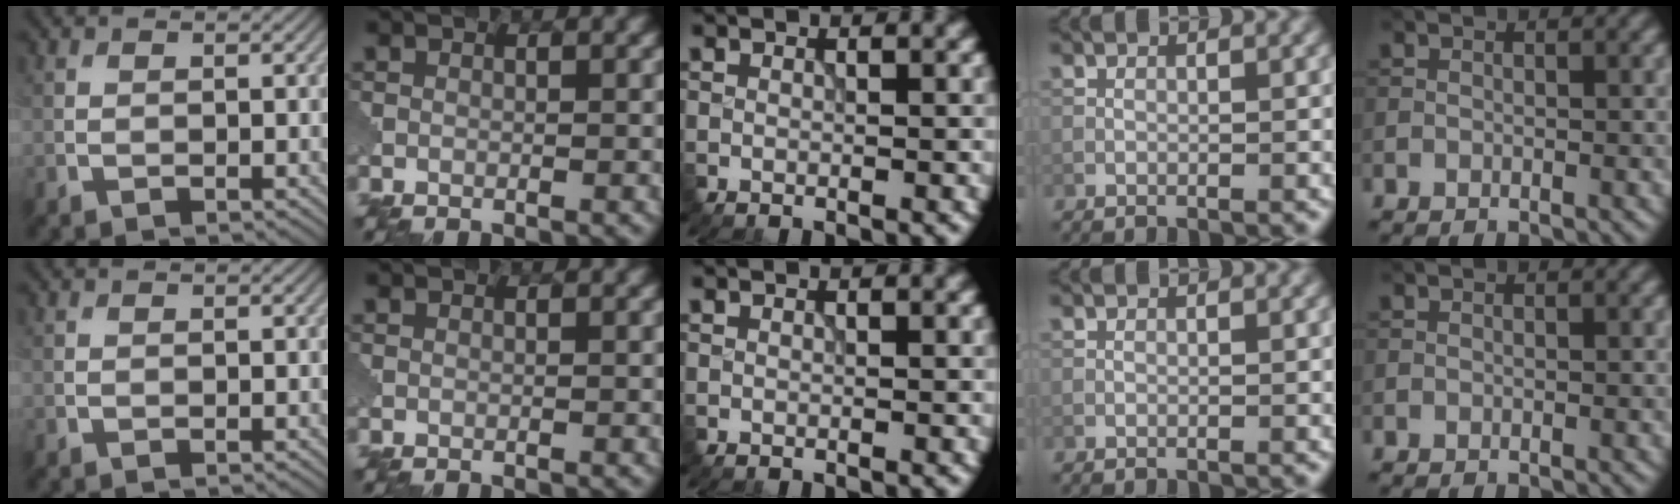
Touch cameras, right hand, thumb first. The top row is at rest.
{}